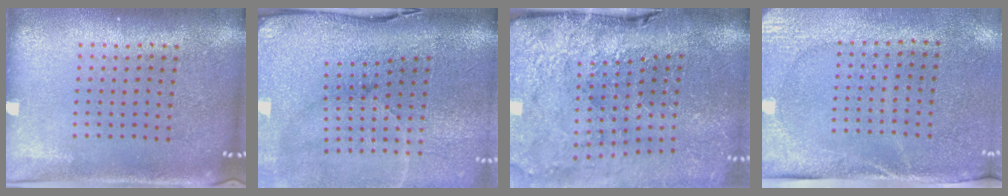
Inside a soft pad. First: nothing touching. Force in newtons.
{"total": 5.0, "press": 3.9, "slide": 3.2}
{"total": 3.9, "press": 3.3, "slide": 2.2}
{"total": 2.8, "press": 2.3, "slide": 1.6}